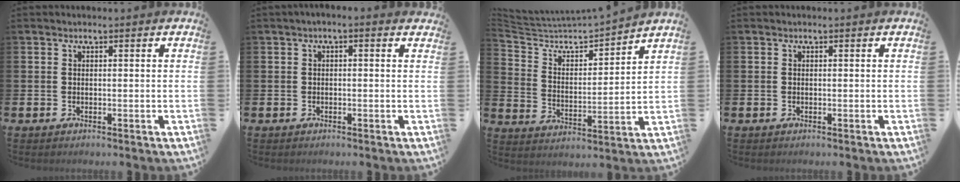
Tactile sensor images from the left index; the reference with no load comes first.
{"total": 0.7, "force": [-0.3, 0.2, 0.6], "torque": [-0.007, 0.000, -0.007]}
{"total": 5.5, "force": [5.2, 1.1, 1.2], "torque": [-0.054, -0.050, 0.082]}
{"total": 0.0}